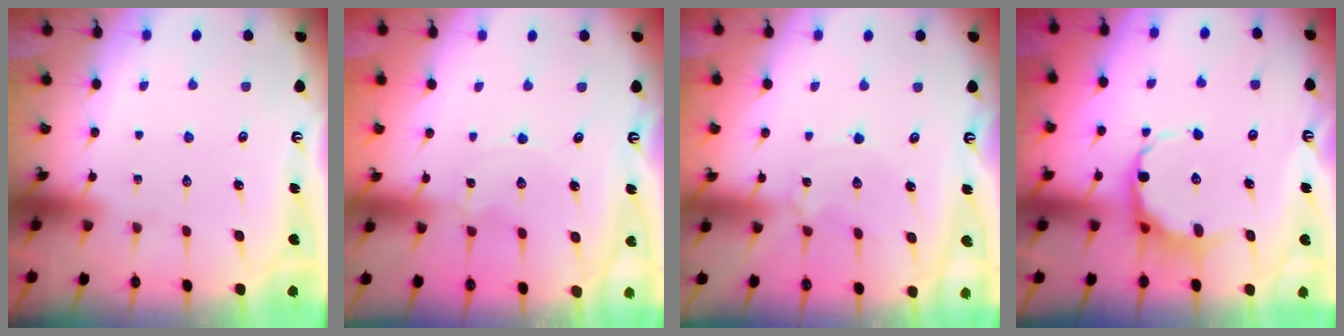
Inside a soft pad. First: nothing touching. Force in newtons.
{"total": 0.0}
{"total": 1.7, "press": 1.7, "slide": 0.2}
{"total": 7.1, "press": 6.7, "slide": 2.2}